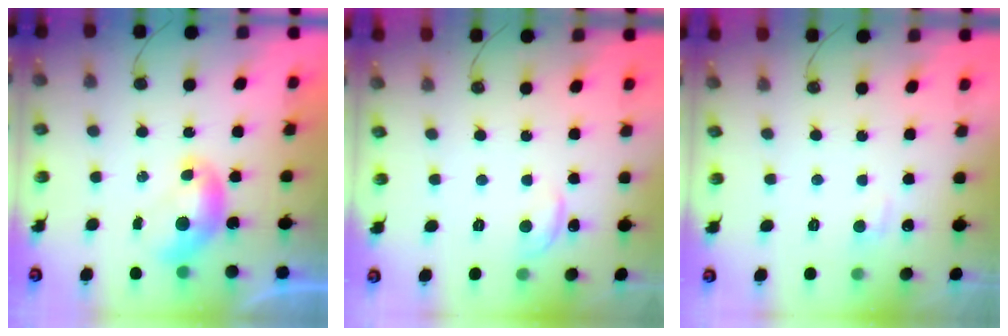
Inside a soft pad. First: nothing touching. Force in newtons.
{"total": 1.6, "press": 1.3, "slide": 0.8}
{"total": 1.1, "press": 0.9, "slide": 0.6}